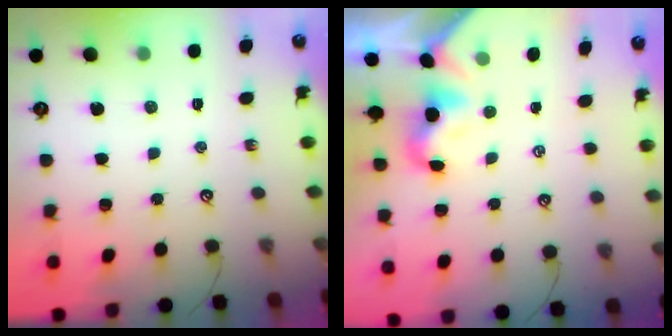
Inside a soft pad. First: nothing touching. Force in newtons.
{"total": 2.2, "press": 2.1, "slide": 0.5}